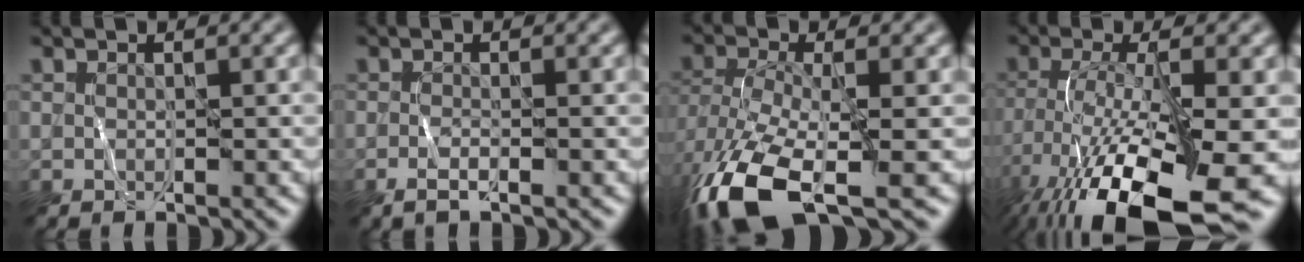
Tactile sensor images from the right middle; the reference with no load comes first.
{"total": 1.1, "force": [-0.7, -0.1, 0.8], "torque": [-0.016, 0.002, -0.015]}
{"total": 10.7, "force": [-5.9, 4.0, 8.0], "torque": [-0.182, -0.020, -0.112]}
{"total": 14.8, "force": [-8.3, 4.1, 11.5], "torque": [-0.231, -0.028, -0.133]}